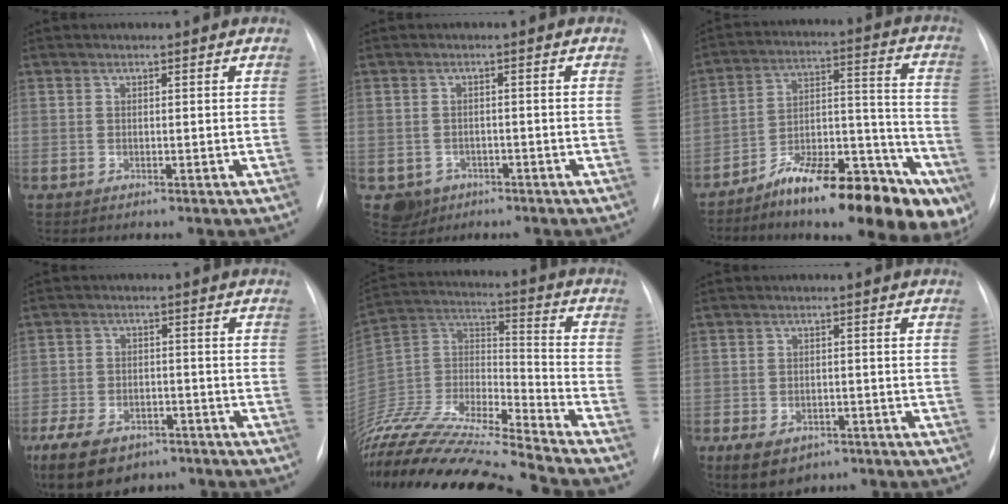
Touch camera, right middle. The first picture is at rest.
{"total": 3.7, "force": [-1.8, 3.2, 0.3], "torque": [-0.003, 0.008, -0.023]}
{"total": 21.6, "force": [-14.8, 6.0, 14.6], "torque": [-0.154, 0.057, -0.226]}
{"total": 14.9, "force": [-9.4, 8.7, 7.5], "torque": [-0.184, -0.005, -0.139]}
{"total": 23.7, "force": [-21.9, -0.3, 9.0], "torque": [-0.196, -0.009, -0.389]}
{"total": 6.9, "force": [-4.1, 4.3, 3.3], "torque": [-0.058, 0.002, -0.054]}